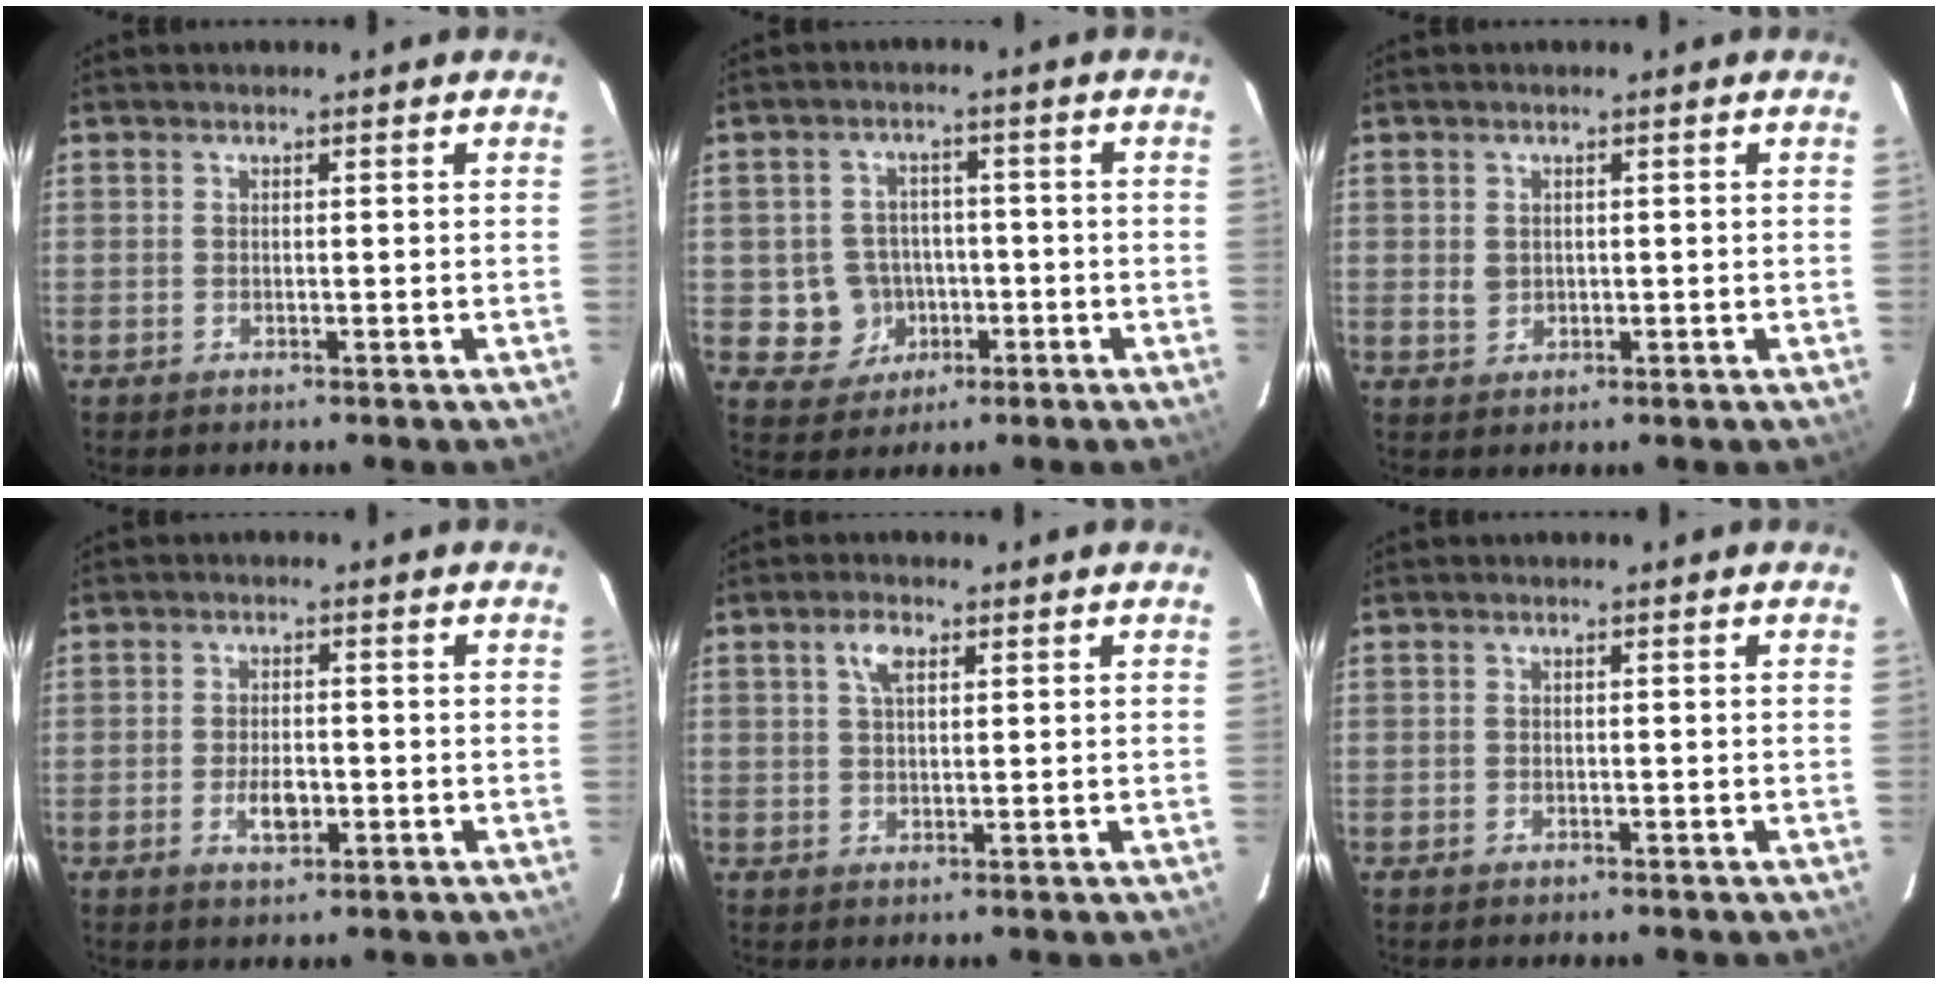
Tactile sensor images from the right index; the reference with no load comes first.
{"total": 7.1, "force": [-1.7, 6.7, 1.3], "torque": [-0.048, 0.021, -0.009]}
{"total": 2.1, "force": [0.3, 1.9, 0.8], "torque": [-0.013, 0.002, 0.010]}
{"total": 4.2, "force": [-1.4, 2.1, 3.3], "torque": [-0.065, -0.003, -0.021]}
{"total": 3.3, "force": [1.4, 1.6, 2.5], "torque": [-0.048, 0.009, 0.025]}
{"total": 0.9, "force": [-0.6, 0.7, 0.1], "torque": [-0.002, 0.002, -0.009]}